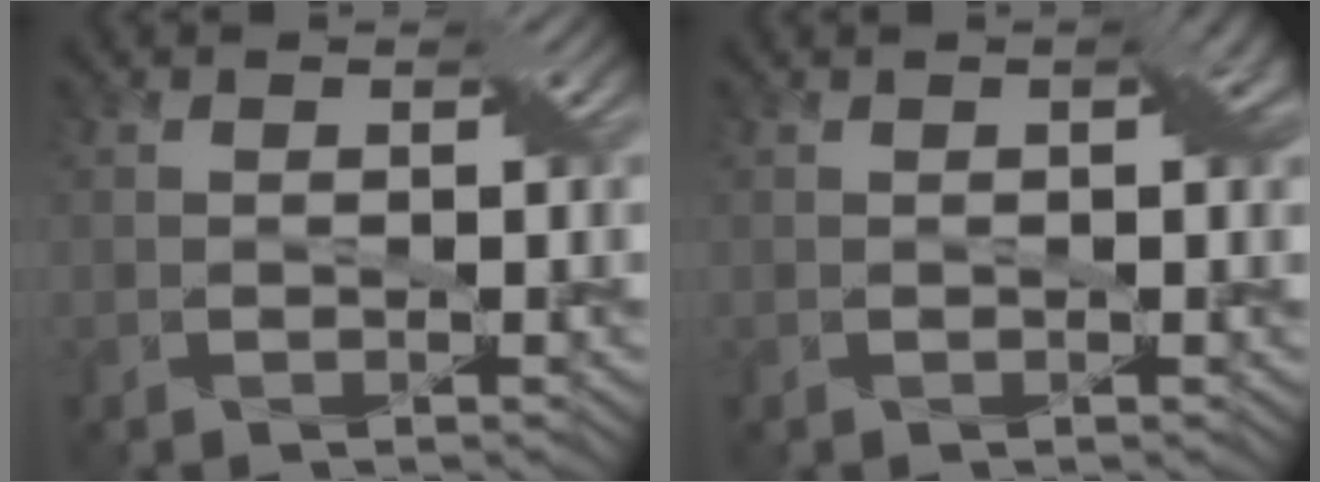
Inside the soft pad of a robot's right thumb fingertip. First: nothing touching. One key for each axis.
{"total": 2.0, "fx": 0.5, "fy": 0.4, "fz": 1.9, "tx": -0.027, "ty": 0.008, "tz": 0.006}